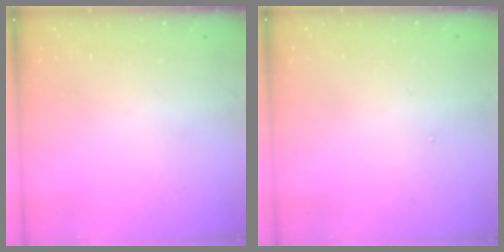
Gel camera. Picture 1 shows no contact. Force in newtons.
{"total": 5.3, "press": 0.3, "slide": 5.2}